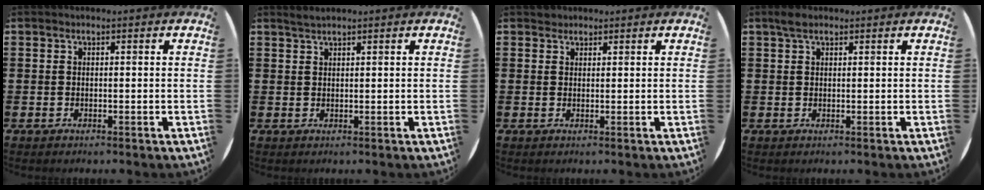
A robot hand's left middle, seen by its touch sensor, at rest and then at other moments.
{"total": 1.1, "force": [1.1, -0.1, 0.3], "torque": [-0.007, 0.000, 0.020]}
{"total": 1.0, "force": [0.9, 0.3, -0.1], "torque": [0.001, 0.002, 0.018]}
{"total": 1.6, "force": [1.2, 0.7, 0.8], "torque": [-0.009, 0.002, 0.020]}